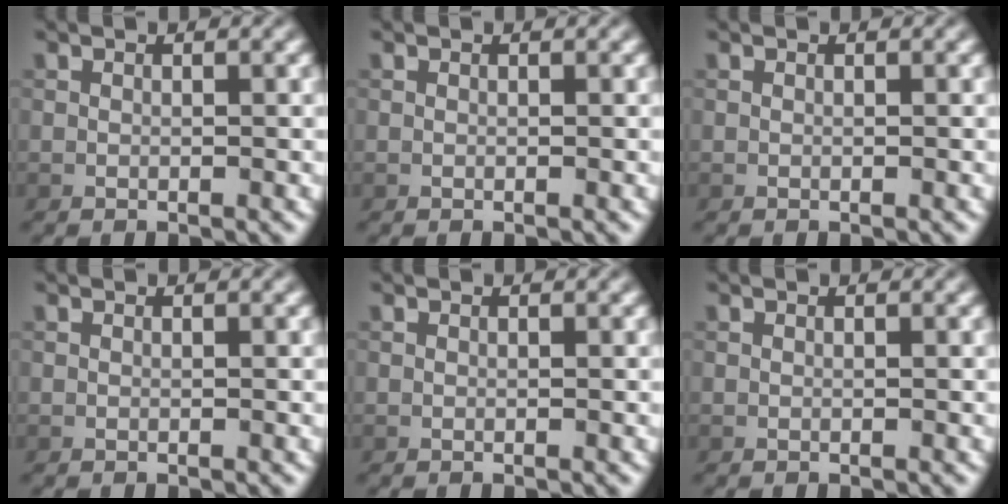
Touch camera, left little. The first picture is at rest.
{"total": 0.0}
{"total": 0.0}
{"total": 0.0}
{"total": 0.0}
{"total": 0.0}